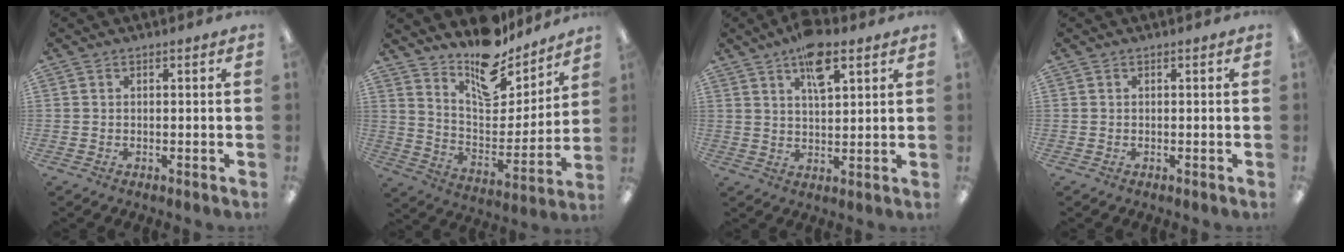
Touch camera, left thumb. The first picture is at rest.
{"total": 16.4, "force": [13.6, 6.7, 6.3], "torque": [-0.109, -0.109, 0.240]}
{"total": 9.1, "force": [5.7, 3.5, 6.2], "torque": [-0.093, -0.022, 0.096]}
{"total": 0.0}